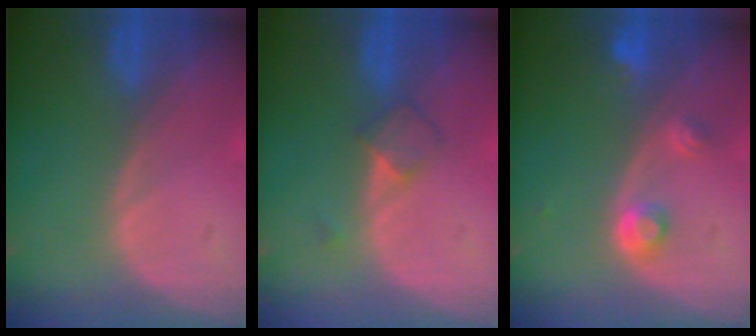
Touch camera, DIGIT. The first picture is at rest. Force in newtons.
{"total": 3.0, "press": 2.7, "slide": 1.2}
{"total": 2.9, "press": 2.9, "slide": 0.5}